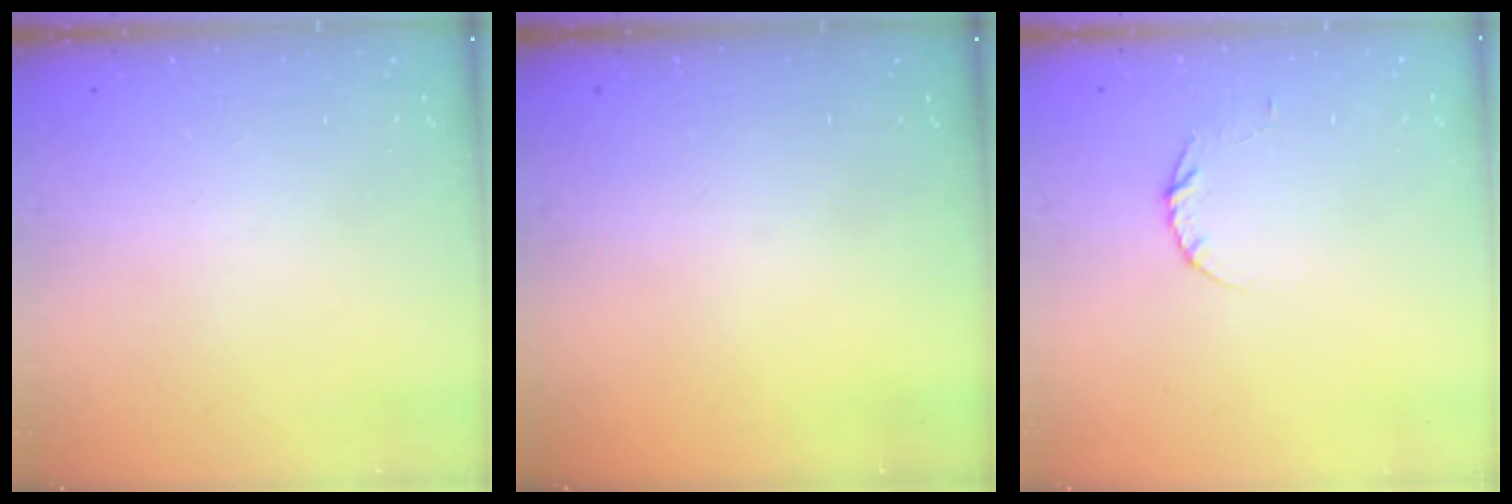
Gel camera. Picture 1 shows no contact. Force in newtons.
{"total": 0.0}
{"total": 3.4, "press": 3.4, "slide": 0.4}